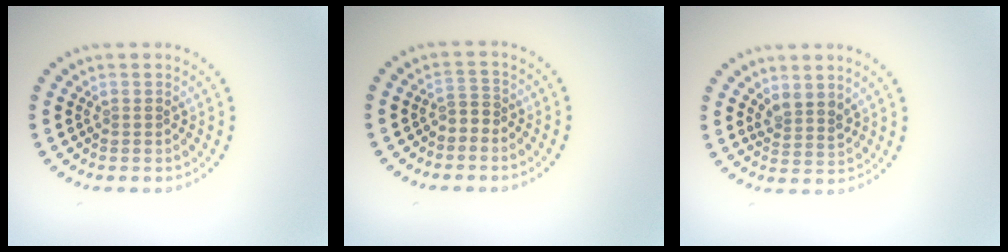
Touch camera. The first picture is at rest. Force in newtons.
{"total": 1.2, "press": 0.8, "slide": 0.8}
{"total": 2.1, "press": 1.7, "slide": 1.2}